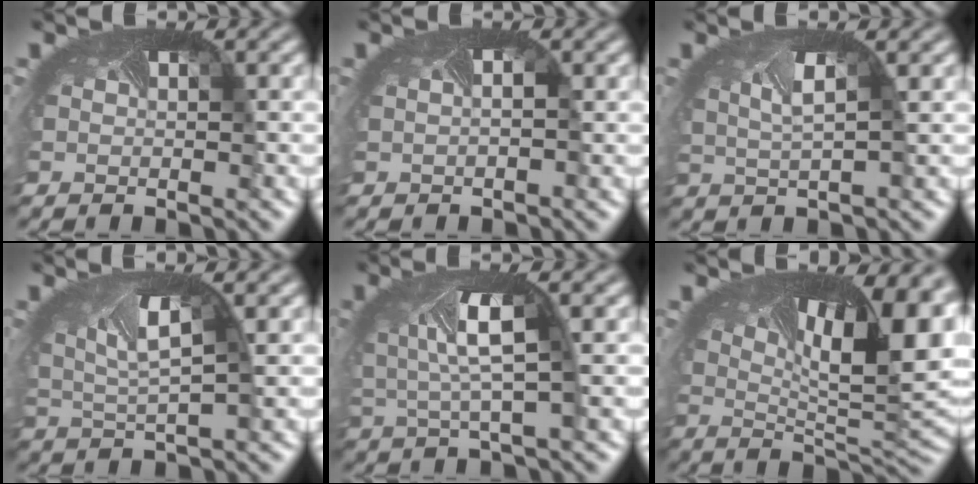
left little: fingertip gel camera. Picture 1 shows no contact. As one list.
[{"total": 0.9, "force": [0.2, 0.7, 0.5], "torque": [0.004, 0.016, 0.001]}, {"total": 2.3, "force": [0.7, 0.9, 2.0], "torque": [-0.045, 0.002, 0.014]}, {"total": 4.5, "force": [1.4, 2.0, 3.7], "torque": [-0.083, 0.003, 0.026]}, {"total": 4.8, "force": [0.5, 1.6, 4.5], "torque": [-0.109, 0.002, 0.007]}, {"total": 14.5, "force": [3.9, 5.8, 12.7], "torque": [-0.185, 0.001, 0.061]}]